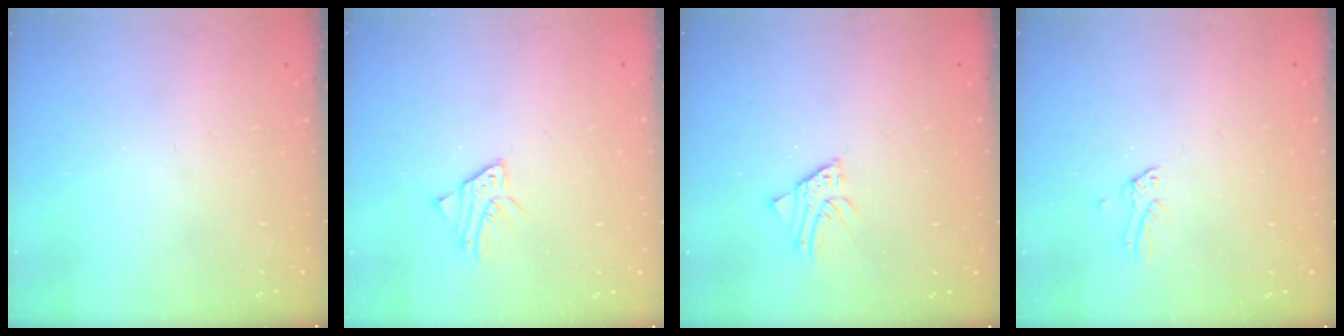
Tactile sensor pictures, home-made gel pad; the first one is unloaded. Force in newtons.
{"total": 2.6, "press": 2.6, "slide": 0.2}
{"total": 2.6, "press": 2.6, "slide": 0.2}
{"total": 0.0}